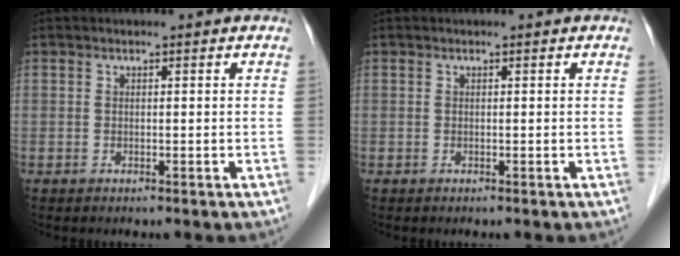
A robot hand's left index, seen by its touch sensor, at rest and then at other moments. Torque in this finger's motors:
{"motor_torque": [0.00, 0.00, 0.00, 0.00]}